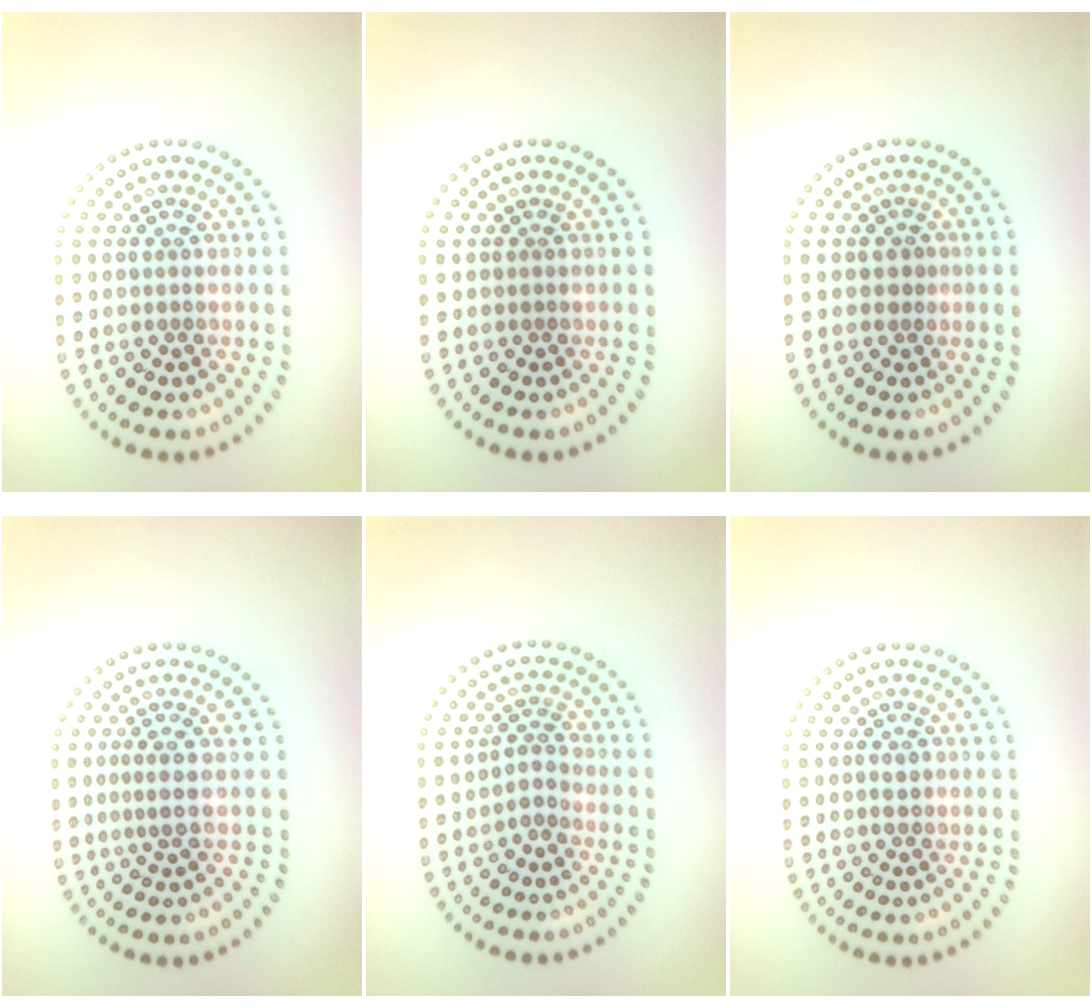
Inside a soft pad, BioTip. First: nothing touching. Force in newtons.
{"total": 0.0}
{"total": 1.1, "press": 0.9, "slide": 0.7}
{"total": 2.0, "press": 1.5, "slide": 1.3}
{"total": 1.8, "press": 1.3, "slide": 1.3}
{"total": 1.1, "press": 1.0, "slide": 0.3}